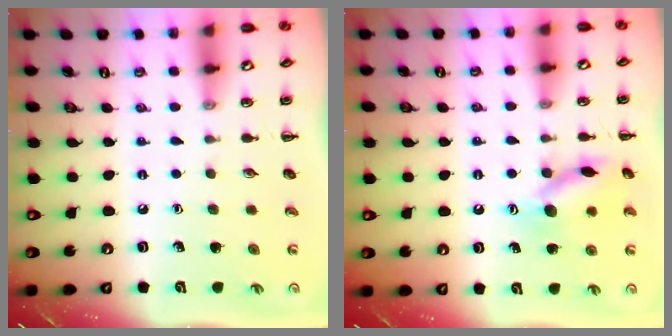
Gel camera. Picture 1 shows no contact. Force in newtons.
{"total": 12.5, "press": 12.5, "slide": 1.0}